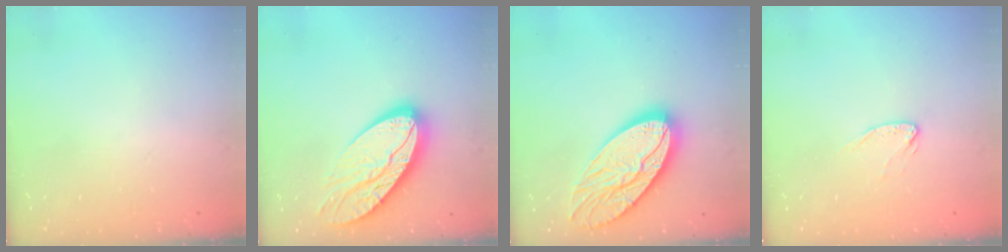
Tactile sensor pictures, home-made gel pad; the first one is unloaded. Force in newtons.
{"total": 17.9, "press": 17.9, "slide": 1.4}
{"total": 21.2, "press": 21.1, "slide": 1.7}
{"total": 4.8, "press": 4.7, "slide": 0.5}